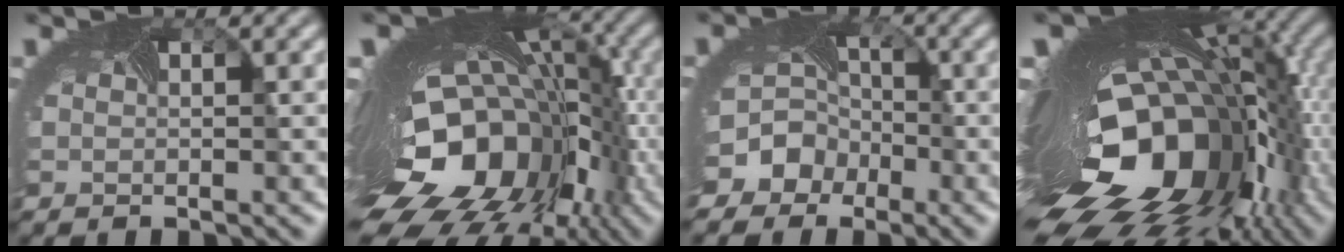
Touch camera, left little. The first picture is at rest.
{"total": 20.8, "force": [-5.5, 13.8, 14.5], "torque": [-0.245, -0.057, -0.069]}
{"total": 9.2, "force": [-4.1, 7.9, 2.6], "torque": [-0.053, -0.021, -0.077]}
{"total": 20.8, "force": [-5.1, 10.6, 17.1], "torque": [-0.277, -0.056, -0.070]}